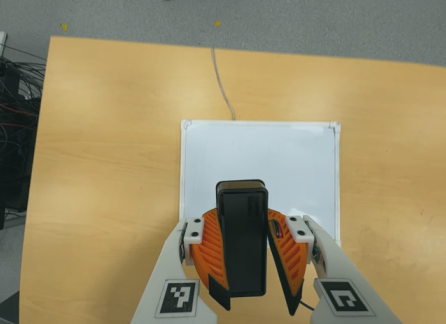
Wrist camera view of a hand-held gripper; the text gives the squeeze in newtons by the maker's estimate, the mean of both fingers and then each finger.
{"total": 9.7, "left": 9.7, "right": 9.6}